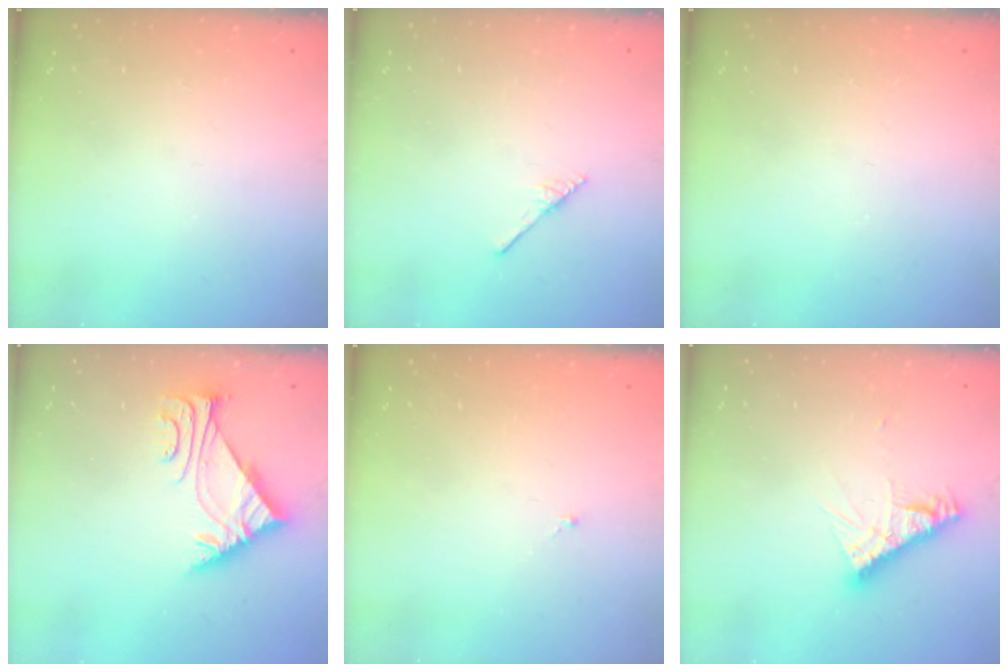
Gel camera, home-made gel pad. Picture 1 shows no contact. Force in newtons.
{"total": 2.9, "press": 2.9, "slide": 0.3}
{"total": 0.0}
{"total": 5.9, "press": 5.8, "slide": 1.0}
{"total": 0.0}
{"total": 9.2, "press": 9.2, "slide": 0.7}